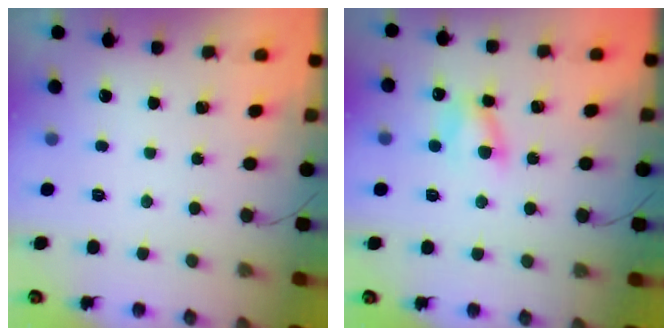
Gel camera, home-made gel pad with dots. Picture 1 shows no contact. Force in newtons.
{"total": 5.9, "press": 5.8, "slide": 1.3}